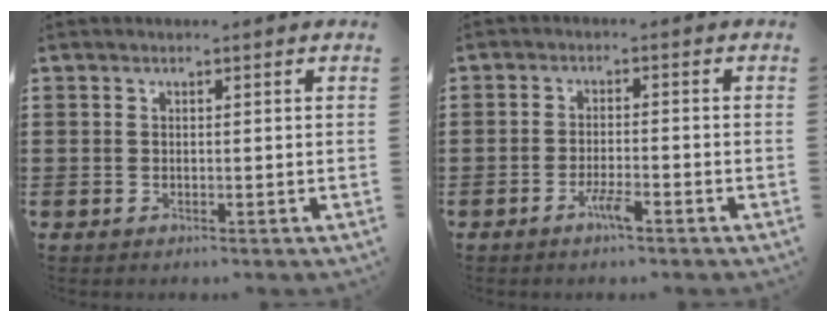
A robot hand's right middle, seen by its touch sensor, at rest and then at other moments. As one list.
[{"total": 2.4, "force": [-1.4, 0.3, 1.8], "torque": [-0.039, -0.003, -0.028]}]